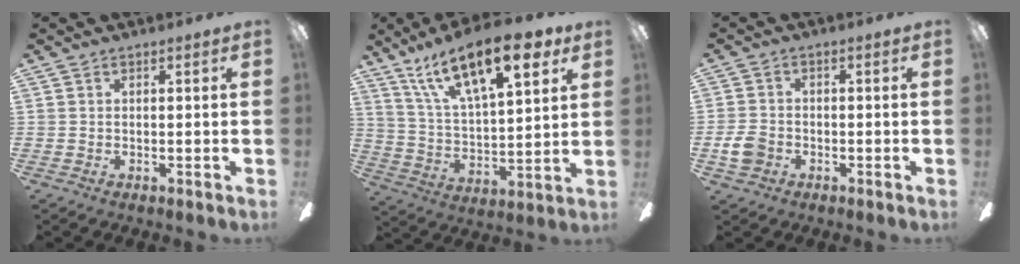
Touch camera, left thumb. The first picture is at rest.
{"total": 22.4, "force": [13.9, 8.4, 15.4], "torque": [-0.259, -0.060, 0.233]}
{"total": 5.0, "force": [-2.0, 3.8, 2.7], "torque": [-0.059, 0.010, -0.038]}